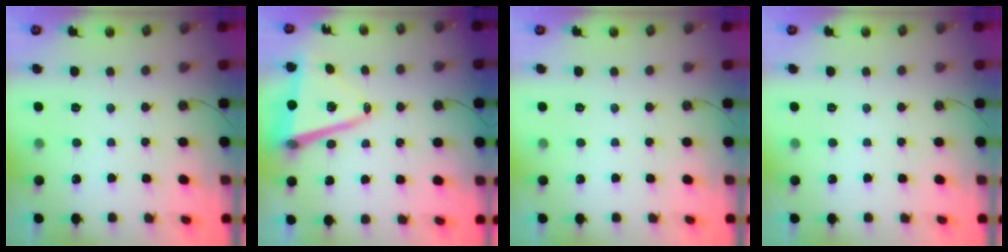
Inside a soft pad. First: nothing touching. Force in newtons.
{"total": 13.2, "press": 12.8, "slide": 3.2}
{"total": 0.0}
{"total": 0.0}